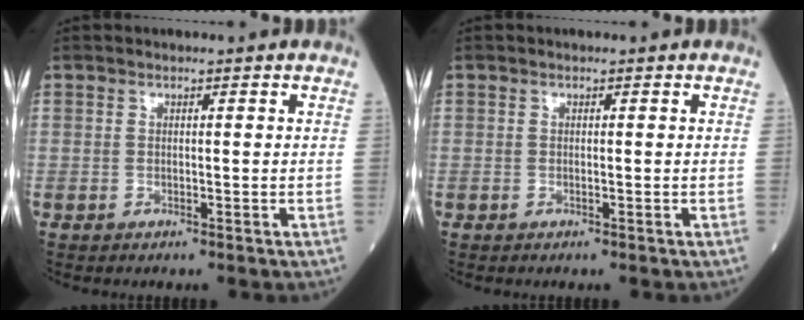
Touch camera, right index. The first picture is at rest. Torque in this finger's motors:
{"motor_torque": [0.05, -0.05, -0.05, 0.00]}